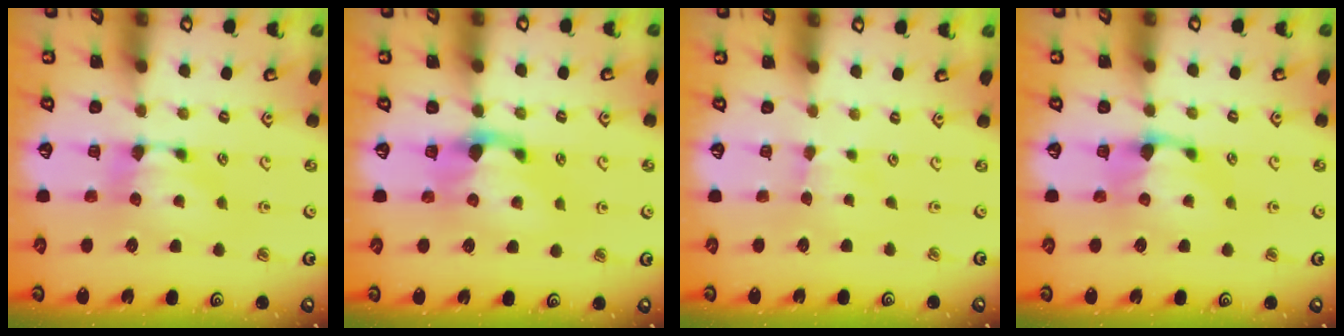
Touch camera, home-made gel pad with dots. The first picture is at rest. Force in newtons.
{"total": 2.0, "press": 1.5, "slide": 1.4}
{"total": 2.4, "press": 2.4, "slide": 0.6}
{"total": 1.6, "press": 1.2, "slide": 1.0}